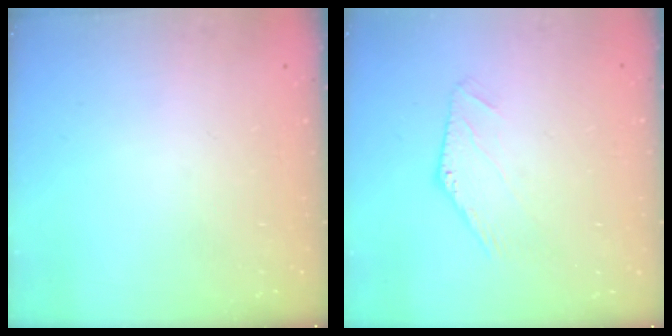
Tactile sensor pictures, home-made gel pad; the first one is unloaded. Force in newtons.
{"total": 0.9, "press": 0.9, "slide": 0.2}